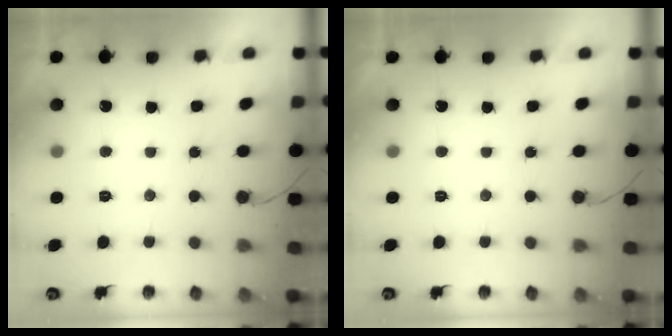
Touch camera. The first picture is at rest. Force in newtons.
{"total": 1.7, "press": 1.7, "slide": 0.1}